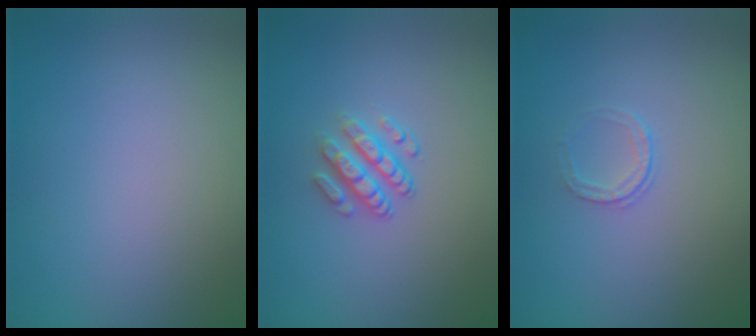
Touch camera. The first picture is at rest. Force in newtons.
{"total": 2.3, "press": 1.9, "slide": 1.4}
{"total": 1.0, "press": 0.7, "slide": 0.7}